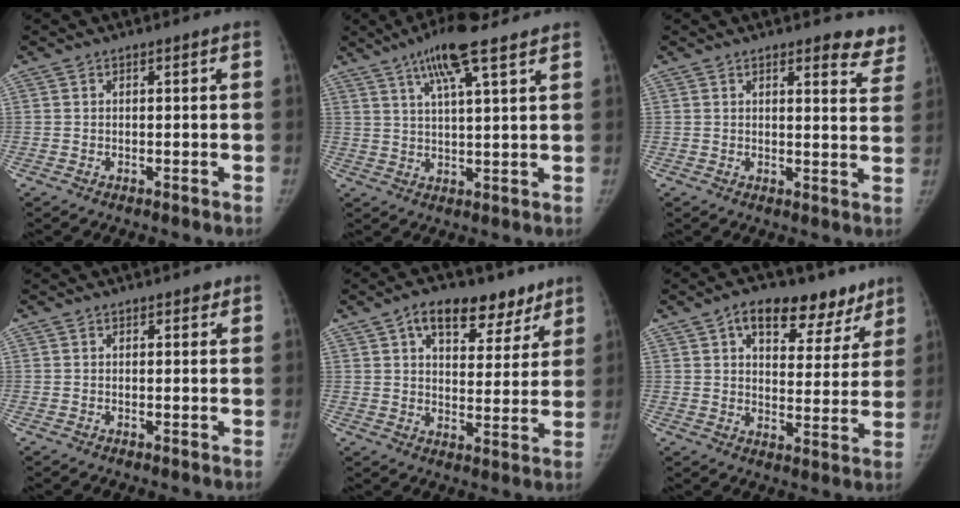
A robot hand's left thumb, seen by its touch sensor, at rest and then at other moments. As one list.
[{"total": 10.1, "force": [6.6, 1.6, 7.5], "torque": [-0.128, -0.015, 0.112]}, {"total": 7.5, "force": [6.5, 2.4, 2.9], "torque": [0.008, -0.037, 0.052]}, {"total": 1.1, "force": [0.8, 0.7, 0.4], "torque": [0.005, -0.004, 0.007]}, {"total": 14.0, "force": [8.5, 7.7, 7.9], "torque": [-0.065, -0.022, 0.125]}, {"total": 15.2, "force": [9.5, 8.4, 8.5], "torque": [-0.061, -0.026, 0.135]}]